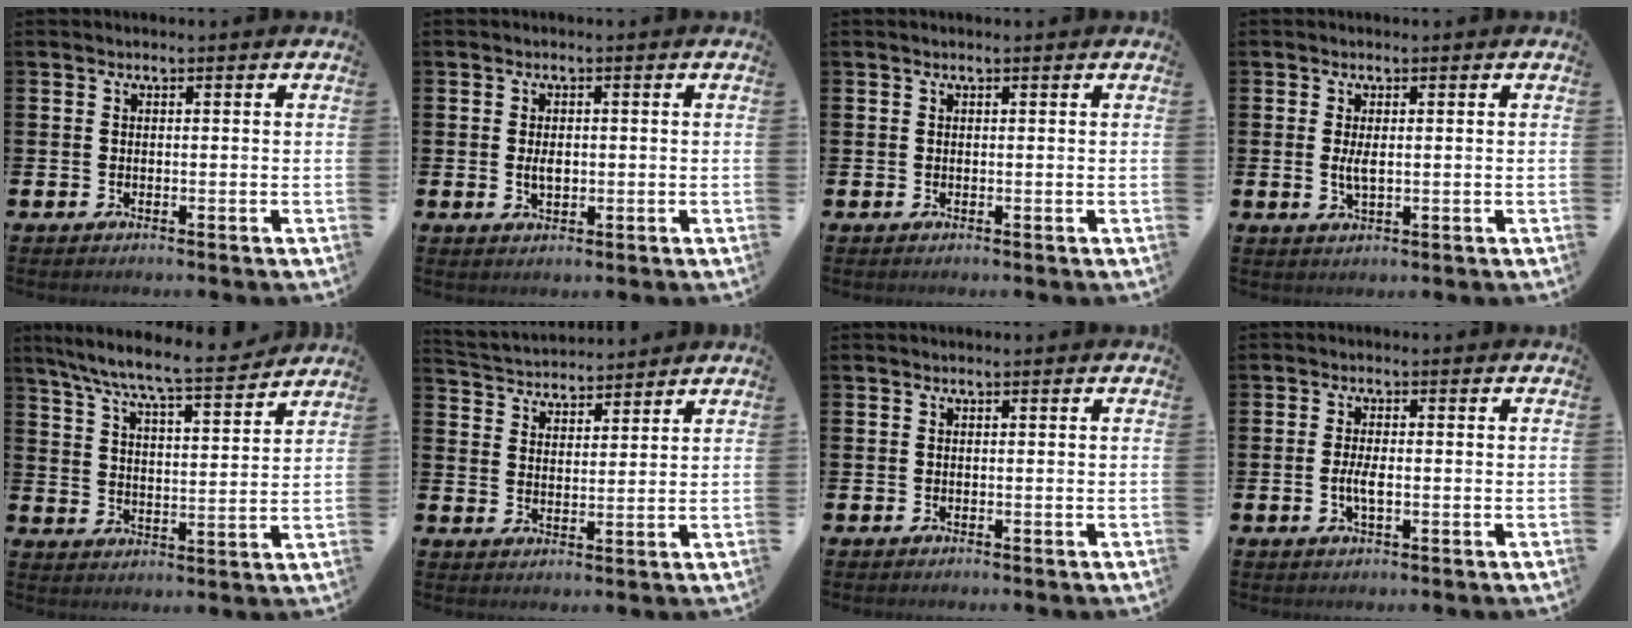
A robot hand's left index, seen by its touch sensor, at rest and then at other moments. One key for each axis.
{"total": 2.0, "fx": 0.0, "fy": 1.2, "fz": 1.6, "tx": -0.017, "ty": -0.001, "tz": -0.003}
{"total": 0.0}
{"total": 2.2, "fx": 0.3, "fy": 0.8, "fz": 2.1, "tx": -0.025, "ty": -0.006, "tz": 0.000}
{"total": 8.1, "fx": 7.5, "fy": 0.2, "fz": 3.1, "tx": -0.088, "ty": -0.052, "tz": 0.130}
{"total": 3.7, "fx": 3.6, "fy": 0.8, "fz": -0.5, "tx": -0.010, "ty": -0.024, "tz": 0.063}
{"total": 0.0}
{"total": 2.7, "fx": -0.4, "fy": 1.0, "fz": 2.5, "tx": -0.039, "ty": -0.003, "tz": -0.008}